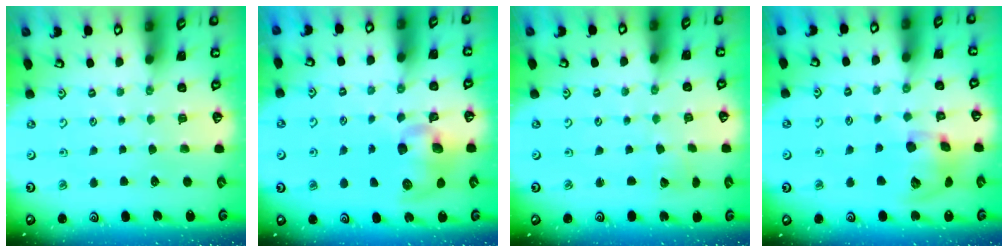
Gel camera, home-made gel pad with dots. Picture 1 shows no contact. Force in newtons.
{"total": 9.8, "press": 9.7, "slide": 1.8}
{"total": 1.3, "press": 1.3, "slide": 0.0}
{"total": 14.0, "press": 13.8, "slide": 2.2}